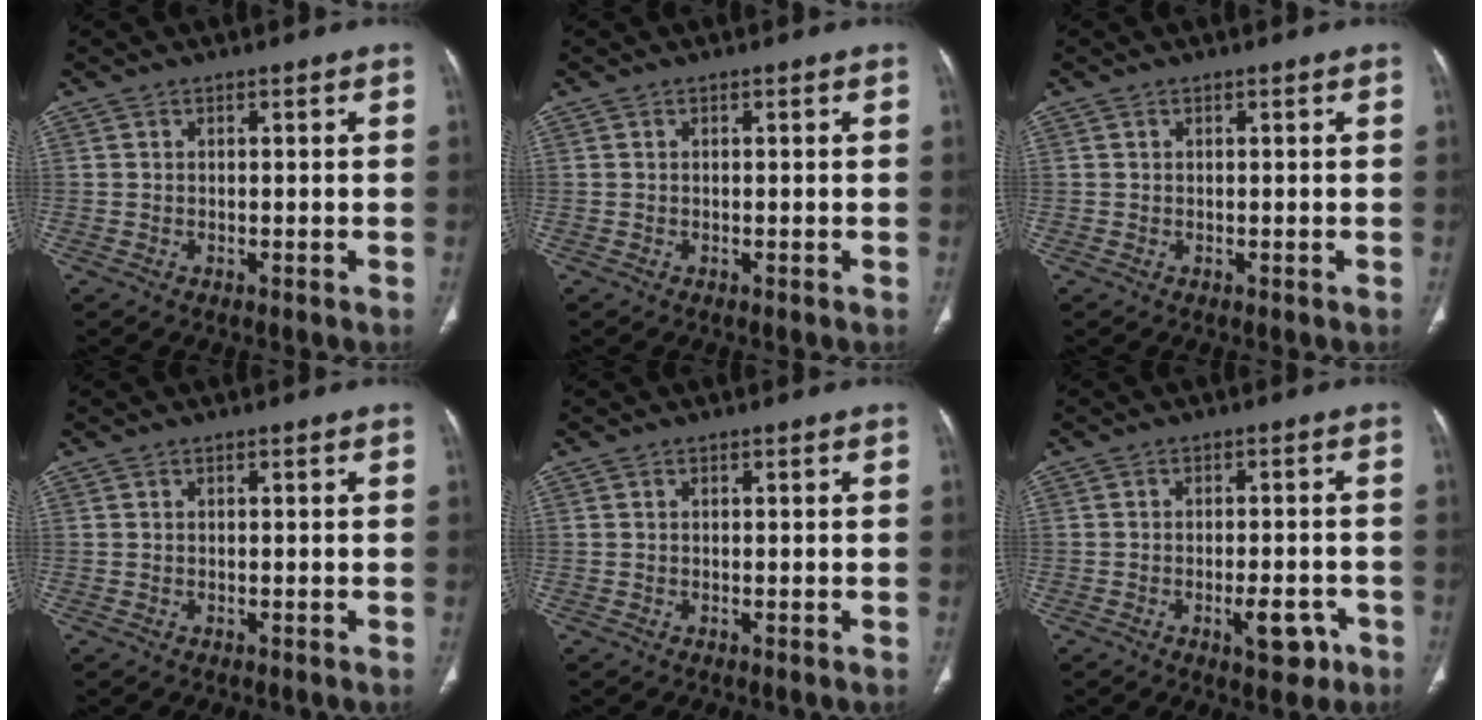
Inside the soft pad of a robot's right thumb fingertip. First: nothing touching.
{"total": 0.0}
{"total": 0.0}
{"total": 0.0}
{"total": 0.0}
{"total": 5.7, "force": [-2.8, 2.7, 4.1], "torque": [-0.038, 0.015, -0.035]}